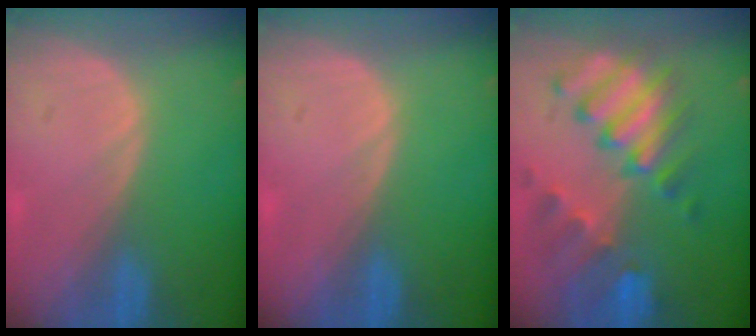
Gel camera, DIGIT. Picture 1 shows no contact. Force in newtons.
{"total": 0.0}
{"total": 10.1, "press": 8.9, "slide": 4.8}